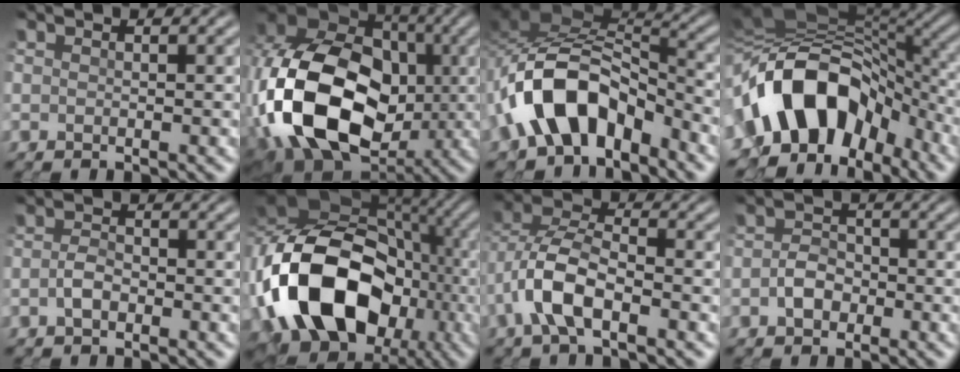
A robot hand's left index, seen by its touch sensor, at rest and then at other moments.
{"total": 19.2, "force": [-3.2, 13.8, 13.0], "torque": [-0.298, -0.019, -0.052]}
{"total": 10.0, "force": [-5.3, 5.7, 6.3], "torque": [-0.108, 0.011, -0.102]}
{"total": 14.0, "force": [-4.0, 9.4, 9.6], "torque": [-0.159, 0.012, -0.080]}
{"total": 1.5, "force": [-0.5, 0.7, 1.2], "torque": [-0.029, 0.006, -0.012]}
{"total": 17.4, "force": [-4.2, 12.2, 11.6], "torque": [-0.233, 0.000, -0.069]}
{"total": 5.6, "force": [-2.1, 2.5, 4.6], "torque": [-0.095, 0.012, -0.045]}
{"total": 2.1, "force": [-0.7, 1.4, 1.3], "torque": [-0.027, 0.006, -0.015]}